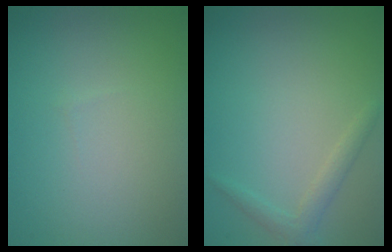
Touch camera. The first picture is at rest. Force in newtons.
{"total": 1.5, "press": 1.5, "slide": 0.1}